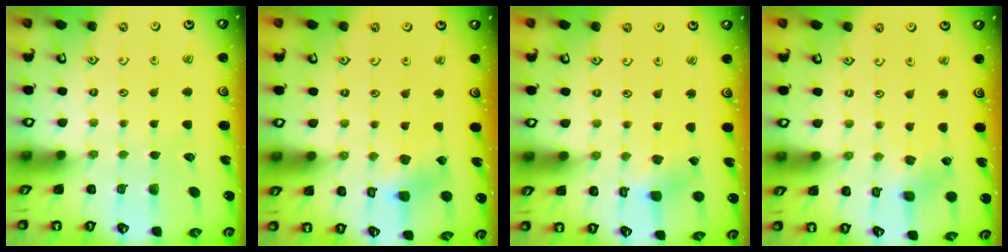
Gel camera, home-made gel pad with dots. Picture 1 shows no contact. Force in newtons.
{"total": 5.9, "press": 5.9, "slide": 0.8}
{"total": 2.0, "press": 2.0, "slide": 0.3}
{"total": 2.2, "press": 2.1, "slide": 0.6}